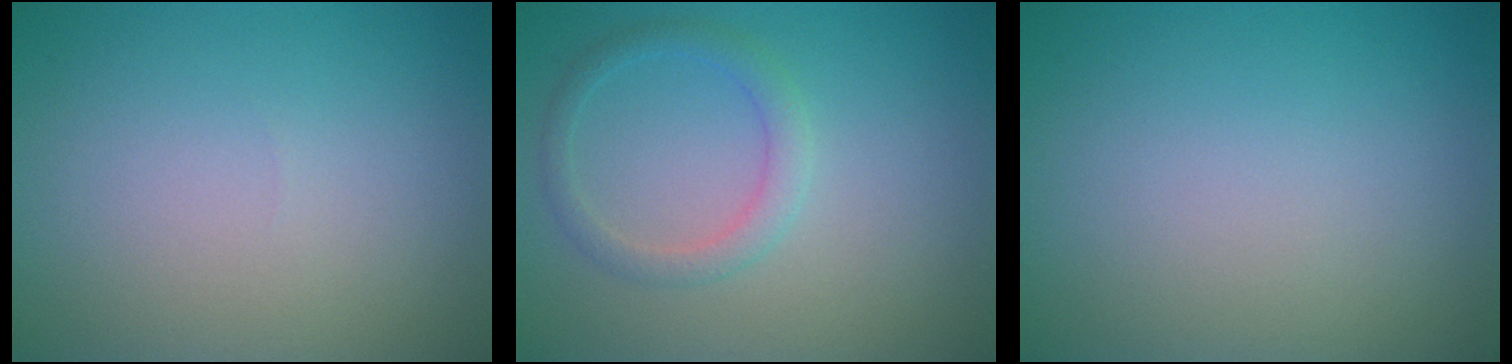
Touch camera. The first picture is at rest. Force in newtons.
{"total": 2.0, "press": 2.0, "slide": 0.1}
{"total": 0.0}